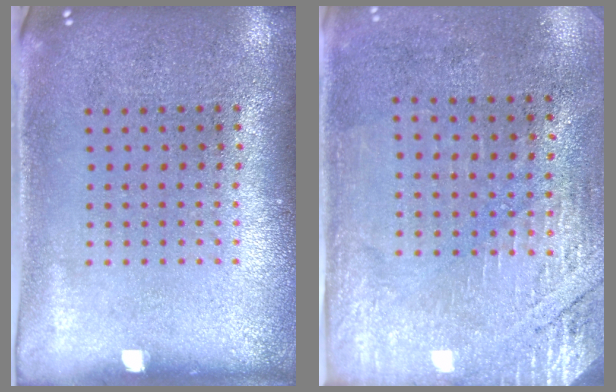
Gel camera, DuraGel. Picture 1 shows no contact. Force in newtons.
{"total": 2.8, "press": 2.5, "slide": 1.4}